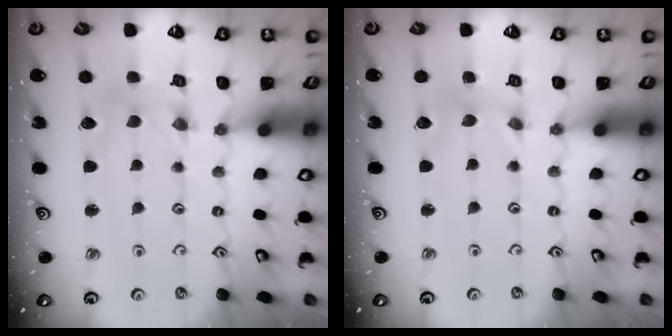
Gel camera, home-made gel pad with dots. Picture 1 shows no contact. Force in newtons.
{"total": 0.0}